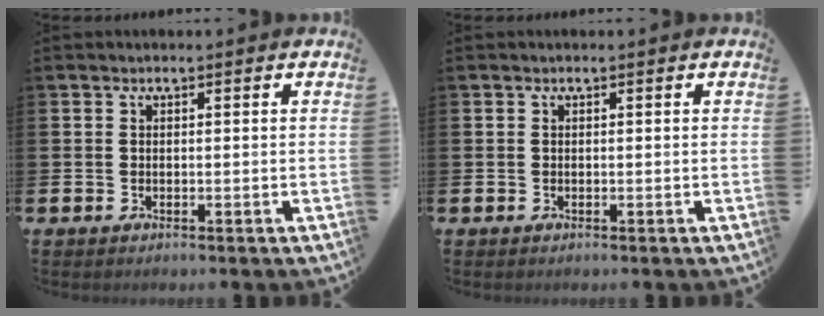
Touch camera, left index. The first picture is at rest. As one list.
[{"total": 0.0}]